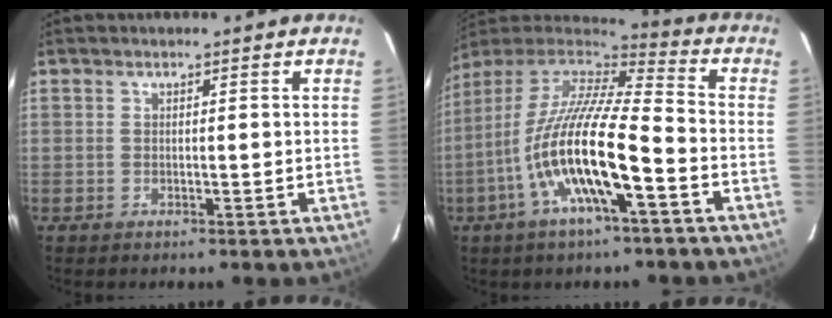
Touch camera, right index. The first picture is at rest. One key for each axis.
{"total": 18.5, "fx": -6.8, "fy": 3.5, "fz": 16.8, "tx": -0.304, "ty": -0.025, "tz": -0.136}